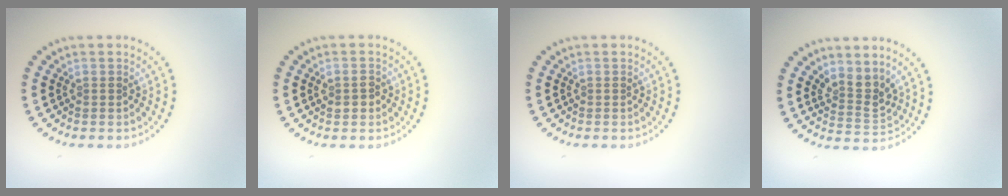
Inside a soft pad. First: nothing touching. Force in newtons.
{"total": 1.5, "press": 1.5, "slide": 0.1}
{"total": 0.0}
{"total": 2.7, "press": 2.0, "slide": 1.8}